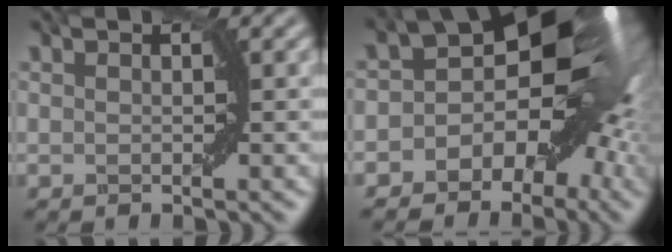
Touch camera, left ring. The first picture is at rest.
{"total": 12.9, "force": [-1.5, 9.0, 9.1], "torque": [-0.015, 0.023, -0.050]}